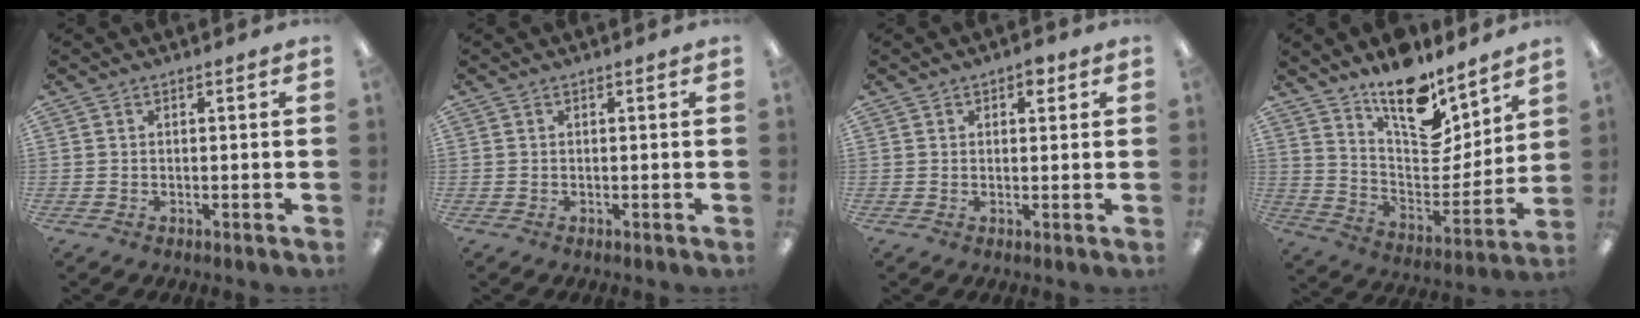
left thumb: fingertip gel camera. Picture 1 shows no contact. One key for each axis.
{"total": 0.0}
{"total": 2.8, "fx": 1.5, "fy": 1.9, "fz": 1.4, "tx": -0.005, "ty": -0.004, "tz": 0.021}
{"total": 15.9, "fx": 12.7, "fy": 6.5, "fz": 7.2, "tx": -0.106, "ty": -0.110, "tz": 0.223}